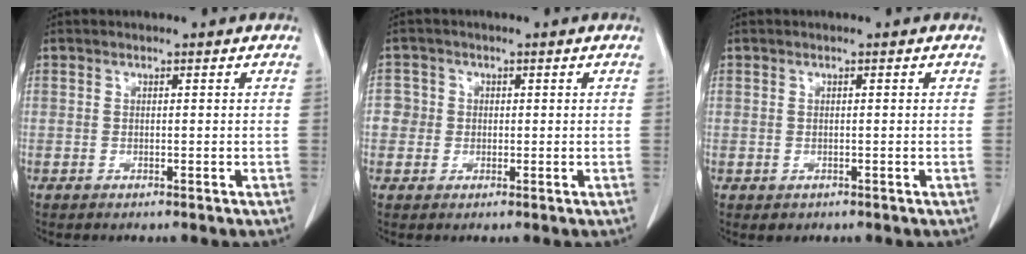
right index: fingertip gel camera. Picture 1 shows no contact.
{"total": 2.8, "force": [-0.1, 2.8, 0.1], "torque": [0.014, 0.012, -0.003]}
{"total": 0.9, "force": [-0.3, 0.8, 0.2], "torque": [-0.005, 0.003, 0.002]}